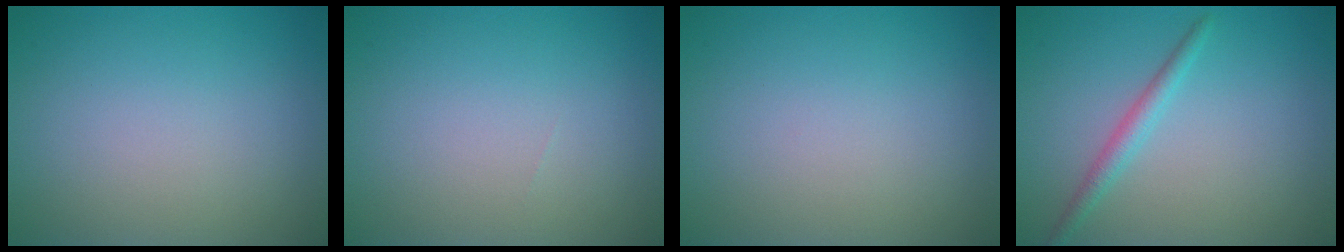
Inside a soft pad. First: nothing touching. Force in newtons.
{"total": 0.0}
{"total": 0.0}
{"total": 1.8, "press": 1.8, "slide": 0.1}